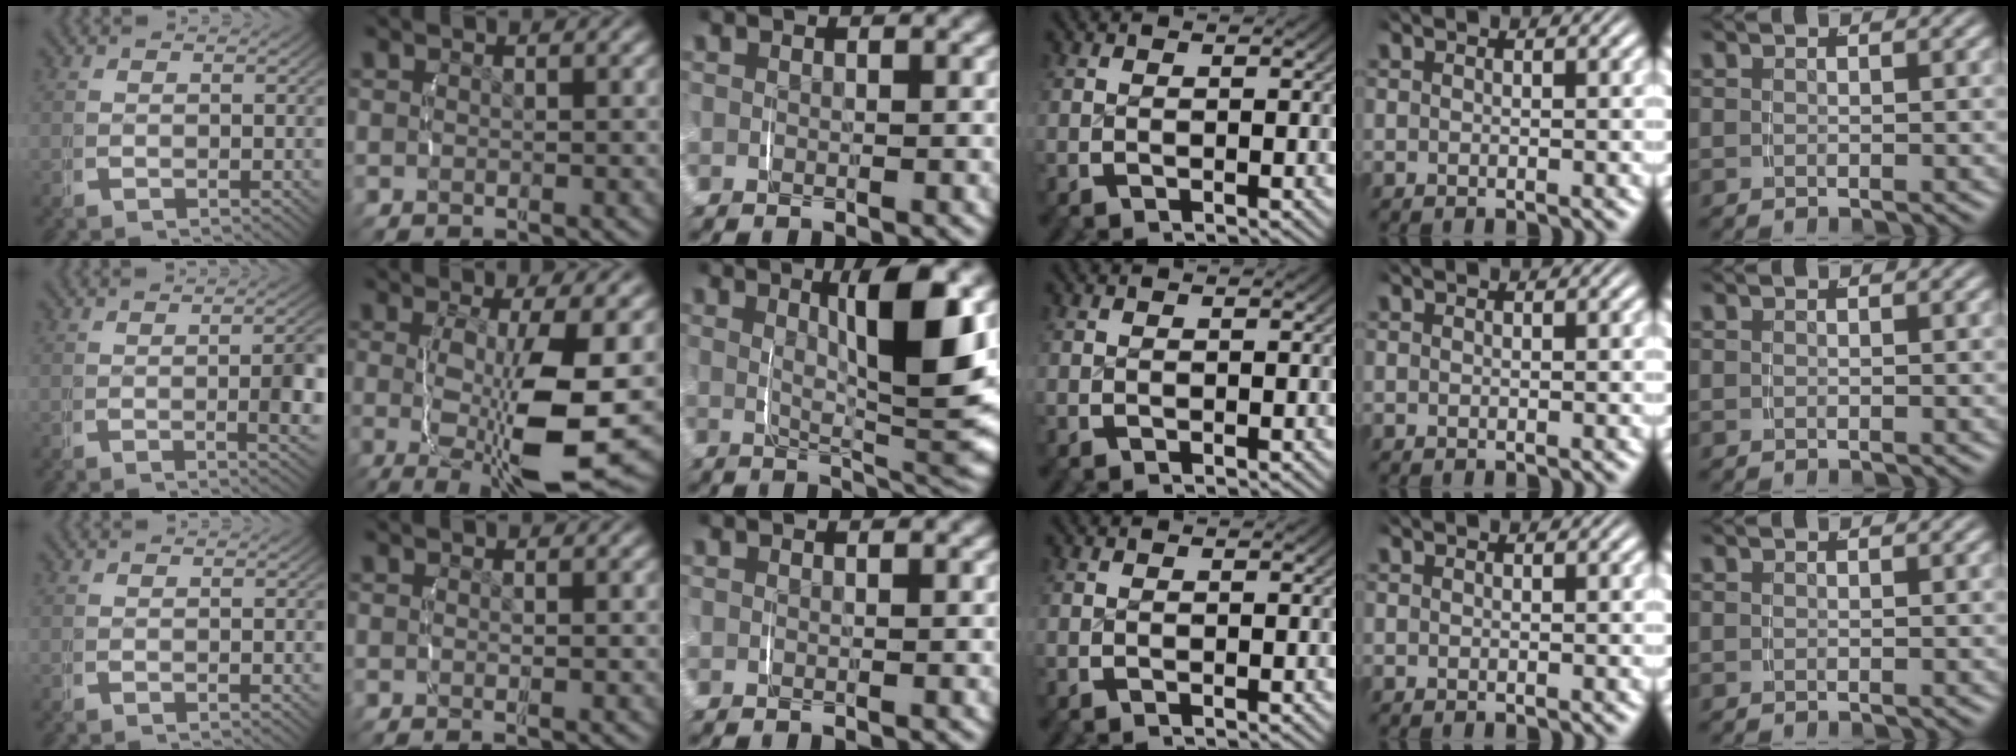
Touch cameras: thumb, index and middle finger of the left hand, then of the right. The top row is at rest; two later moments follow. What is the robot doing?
{"motion": "lift_and_place", "object": "jewelry box"}